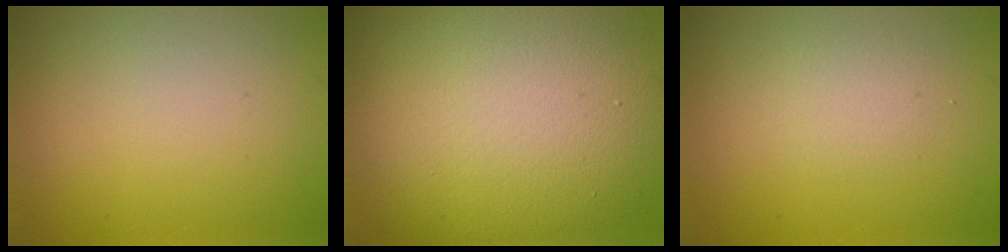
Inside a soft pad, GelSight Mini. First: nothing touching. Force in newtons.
{"total": 16.0, "press": 16.0, "slide": 0.9}
{"total": 1.3, "press": 1.3, "slide": 0.1}